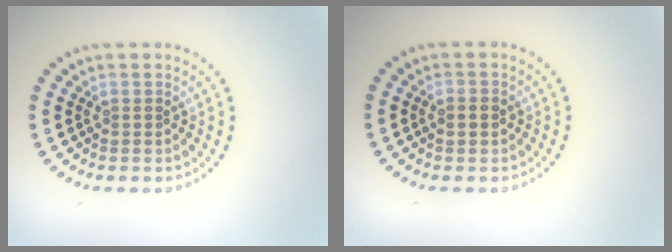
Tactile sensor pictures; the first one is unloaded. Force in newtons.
{"total": 1.7, "press": 1.7, "slide": 0.2}